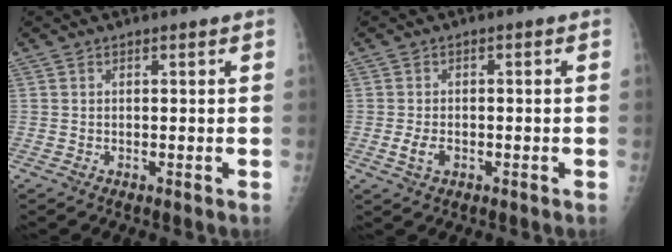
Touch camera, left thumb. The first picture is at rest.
{"total": 2.9, "force": [-1.2, 1.8, 1.9], "torque": [-0.038, 0.005, -0.018]}